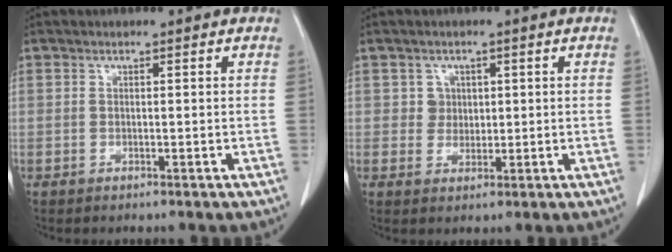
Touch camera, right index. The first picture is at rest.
{"total": 2.4, "force": [0.7, 2.3, 0.3], "torque": [0.001, 0.001, 0.010]}